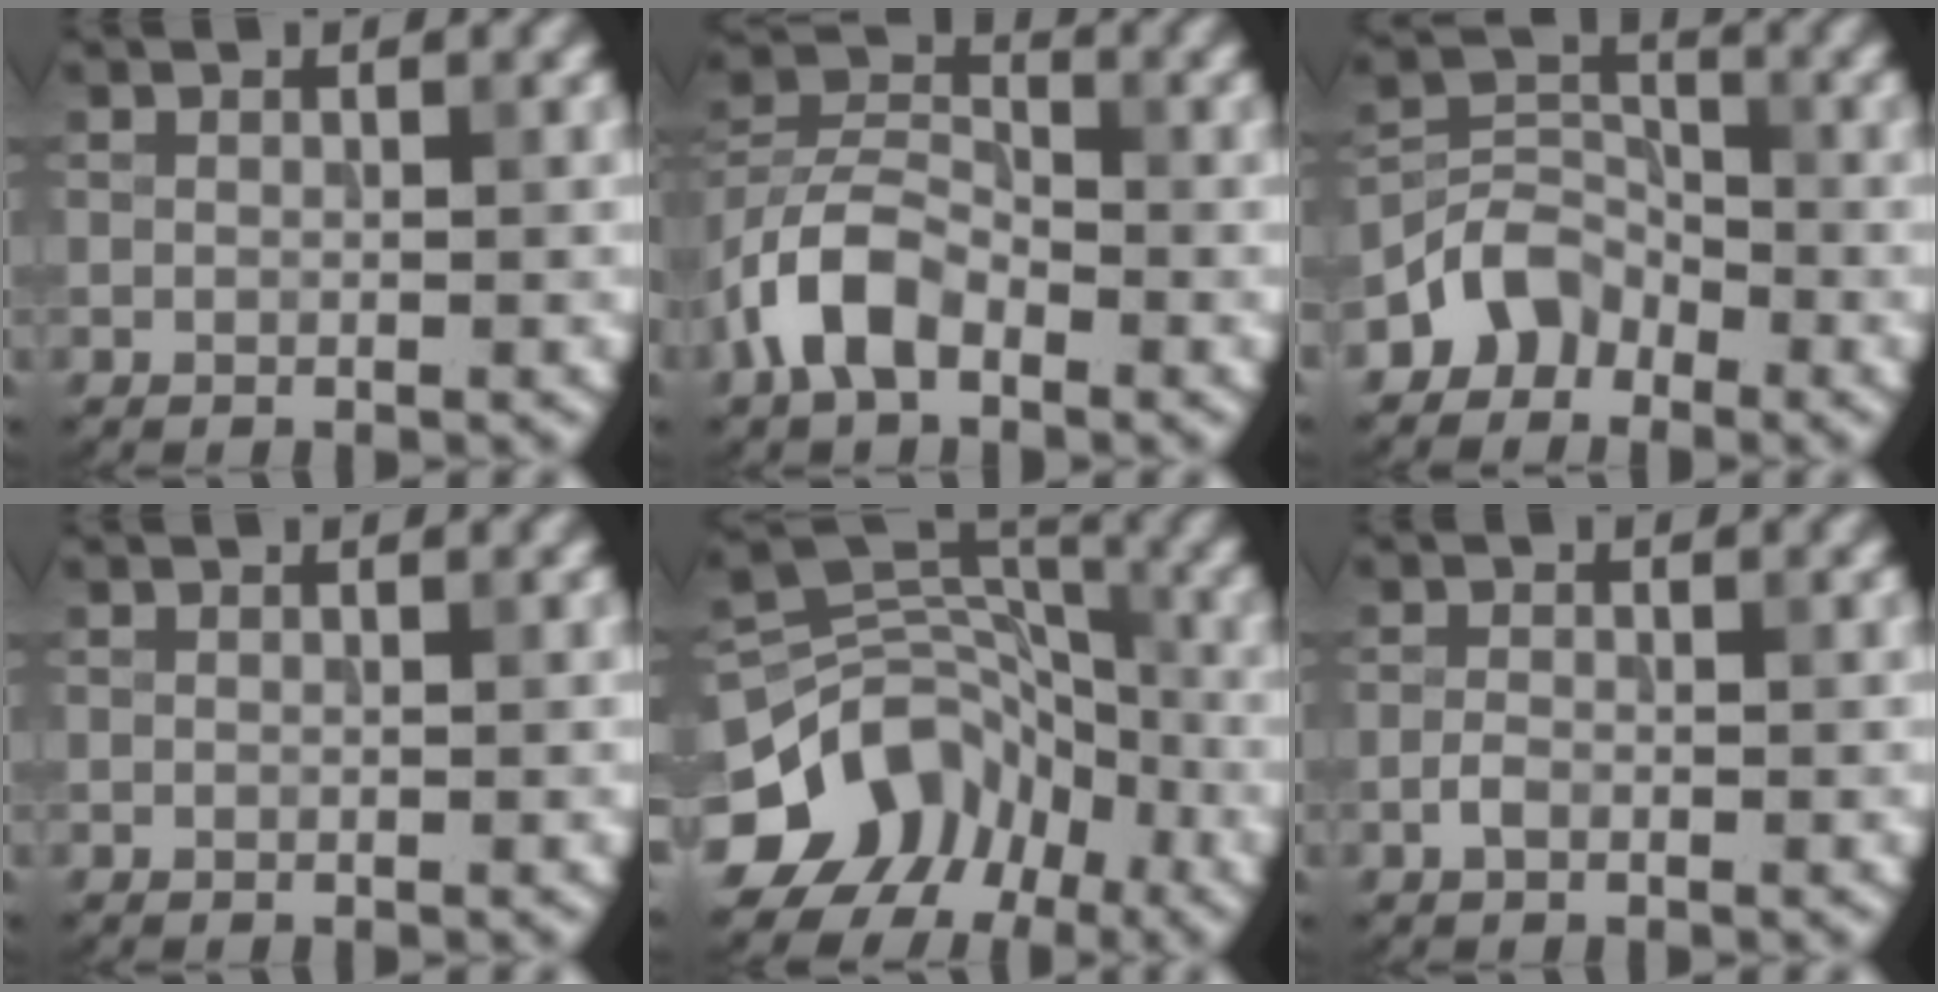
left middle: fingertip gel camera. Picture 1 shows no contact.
{"total": 6.1, "force": [-3.3, 3.4, 3.8], "torque": [-0.070, 0.010, -0.077]}
{"total": 3.5, "force": [-2.4, 2.4, 0.7], "torque": [-0.004, 0.011, -0.052]}
{"total": 0.0}
{"total": 10.9, "force": [-5.8, 8.2, 4.2], "torque": [-0.077, 0.026, -0.106]}
{"total": 1.1, "force": [-0.6, 0.6, 0.7], "torque": [-0.014, 0.001, -0.014]}